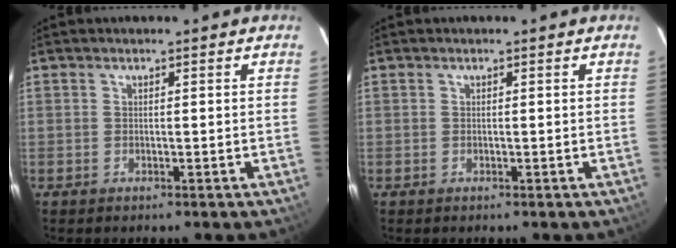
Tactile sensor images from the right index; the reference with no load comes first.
{"total": 0.0}